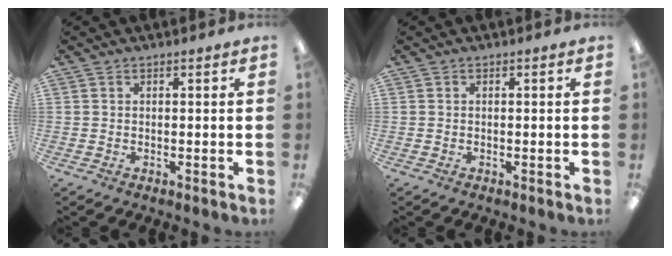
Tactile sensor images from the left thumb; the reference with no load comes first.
{"total": 0.0}